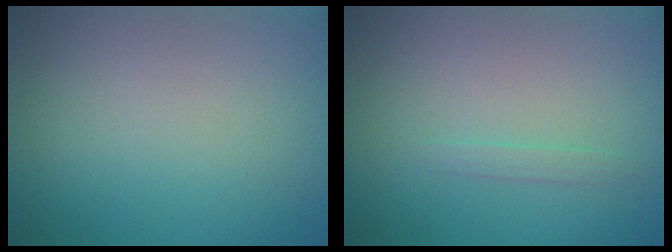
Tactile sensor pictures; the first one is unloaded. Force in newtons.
{"total": 0.8, "press": 0.8, "slide": 0.1}